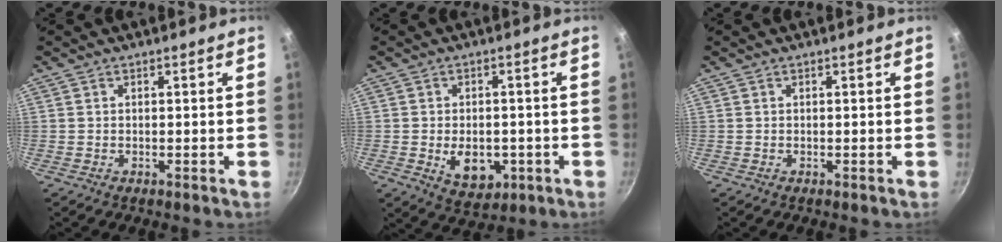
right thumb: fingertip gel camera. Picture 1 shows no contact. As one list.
[{"total": 8.1, "force": [-1.9, 5.5, 5.6], "torque": [-0.057, -0.002, -0.015]}, {"total": 0.0}]